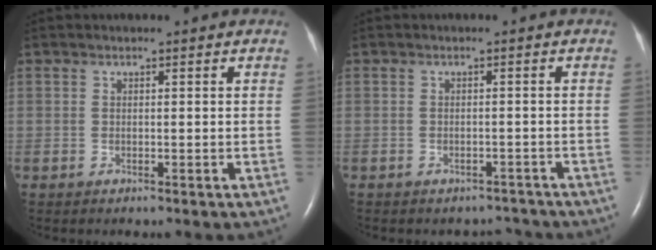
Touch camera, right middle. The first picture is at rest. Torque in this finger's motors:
{"motor_torque": [-0.01, 0.00, -0.01, -0.01]}